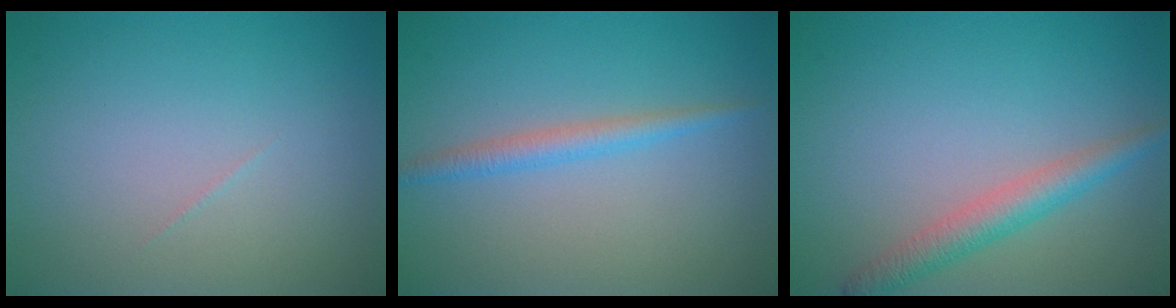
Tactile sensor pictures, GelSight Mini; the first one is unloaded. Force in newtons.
{"total": 1.9, "press": 1.9, "slide": 0.1}
{"total": 2.9, "press": 2.9, "slide": 0.1}